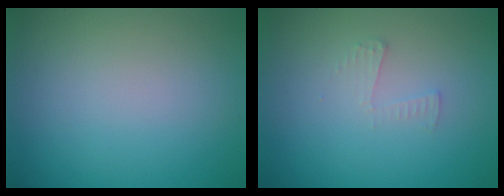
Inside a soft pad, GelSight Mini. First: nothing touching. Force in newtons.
{"total": 1.0, "press": 1.0, "slide": 0.0}